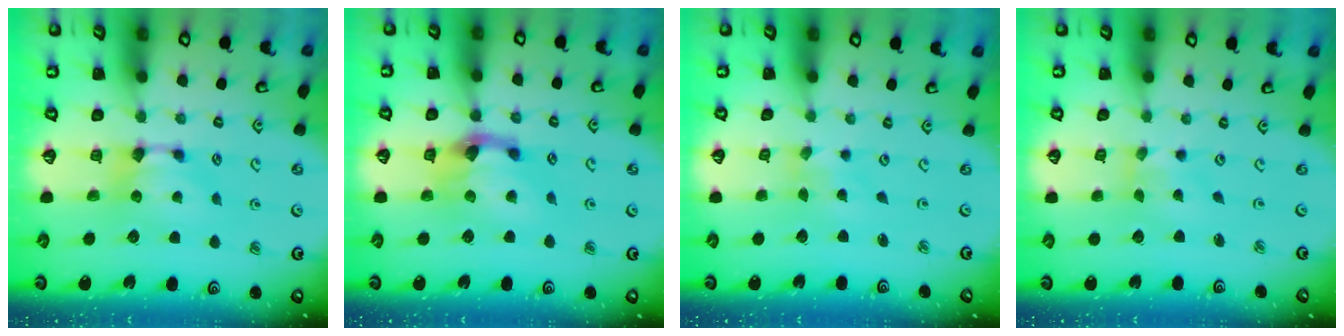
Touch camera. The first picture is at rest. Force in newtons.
{"total": 4.3, "press": 3.7, "slide": 2.2}
{"total": 4.0, "press": 4.0, "slide": 0.8}
{"total": 2.7, "press": 2.5, "slide": 1.0}